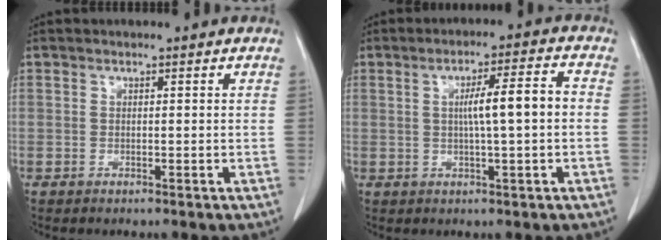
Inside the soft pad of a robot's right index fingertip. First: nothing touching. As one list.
[{"total": 6.6, "force": [0.0, 0.3, 6.6], "torque": [-0.106, 0.012, 0.001]}]